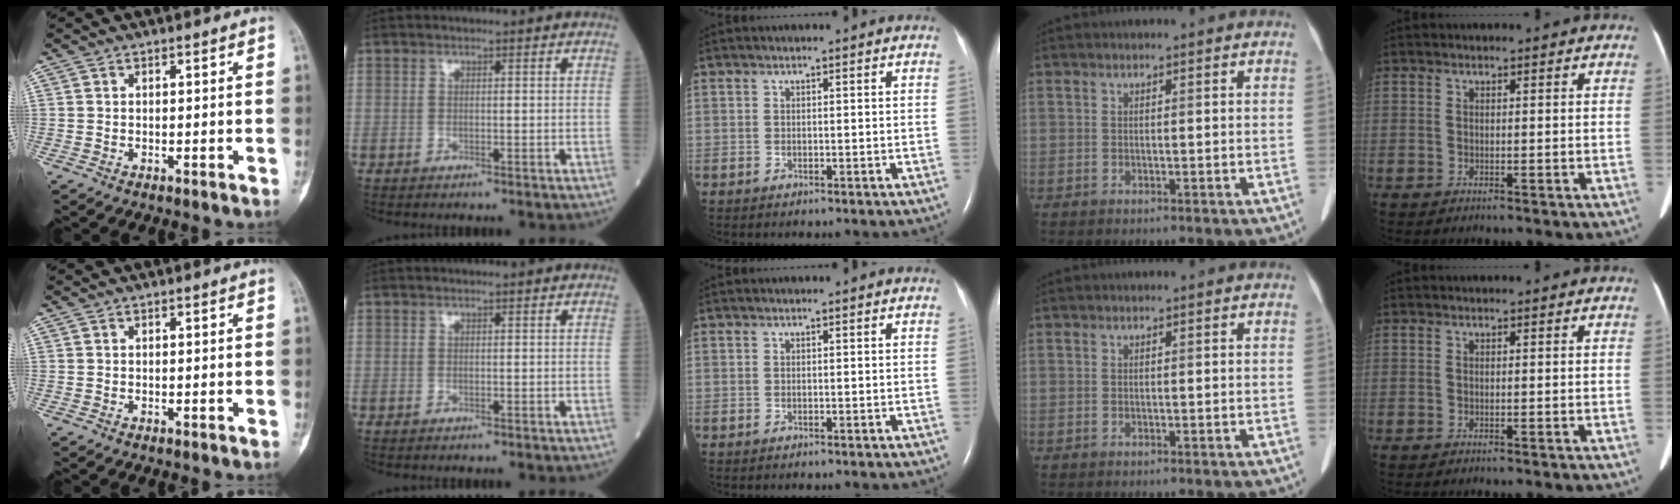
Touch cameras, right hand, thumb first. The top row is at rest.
{}